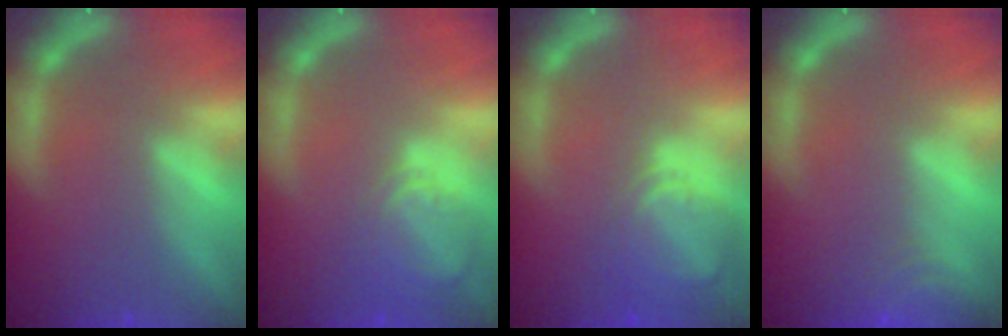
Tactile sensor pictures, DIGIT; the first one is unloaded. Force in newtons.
{"total": 4.0}
{"total": 5.0}
{"total": 4.0}